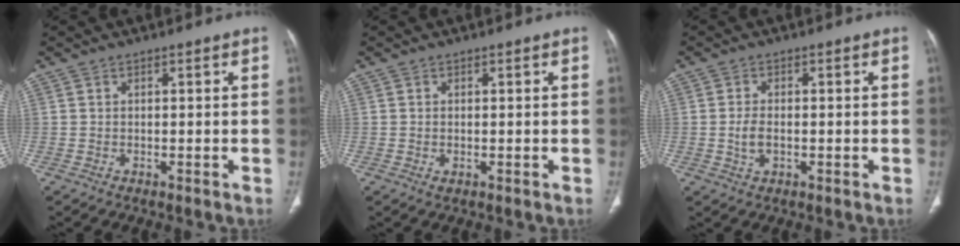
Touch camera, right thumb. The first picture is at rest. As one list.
[{"total": 0.8, "force": [-0.2, 0.4, 0.6], "torque": [-0.015, -0.001, -0.001]}, {"total": 3.3, "force": [-0.4, 1.8, 2.6], "torque": [-0.055, 0.001, -0.008]}]